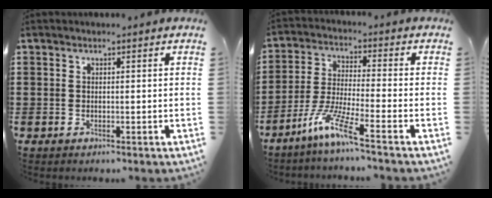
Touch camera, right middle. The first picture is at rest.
{"total": 7.5, "force": [-5.3, 0.4, 5.3], "torque": [-0.112, -0.010, -0.101]}